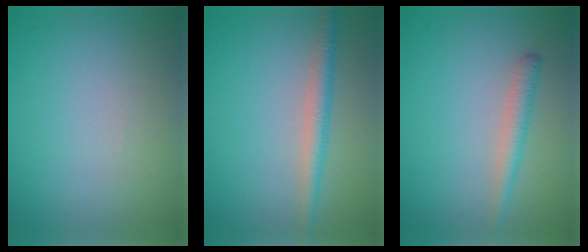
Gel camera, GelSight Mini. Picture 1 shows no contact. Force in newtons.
{"total": 2.5, "press": 2.5, "slide": 0.0}
{"total": 1.9, "press": 1.9, "slide": 0.0}